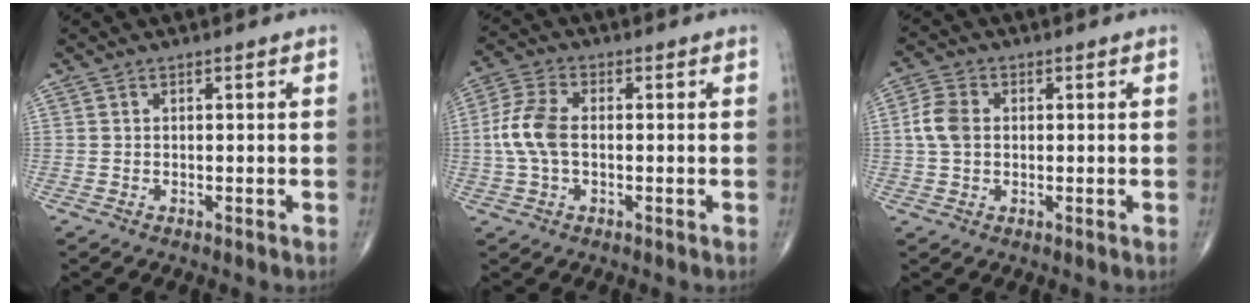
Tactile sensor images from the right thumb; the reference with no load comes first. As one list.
[{"total": 7.6, "force": [-0.2, 4.4, 6.3], "torque": [-0.147, 0.017, -0.010]}, {"total": 5.2, "force": [0.4, 3.8, 3.5], "torque": [-0.075, 0.009, 0.002]}]